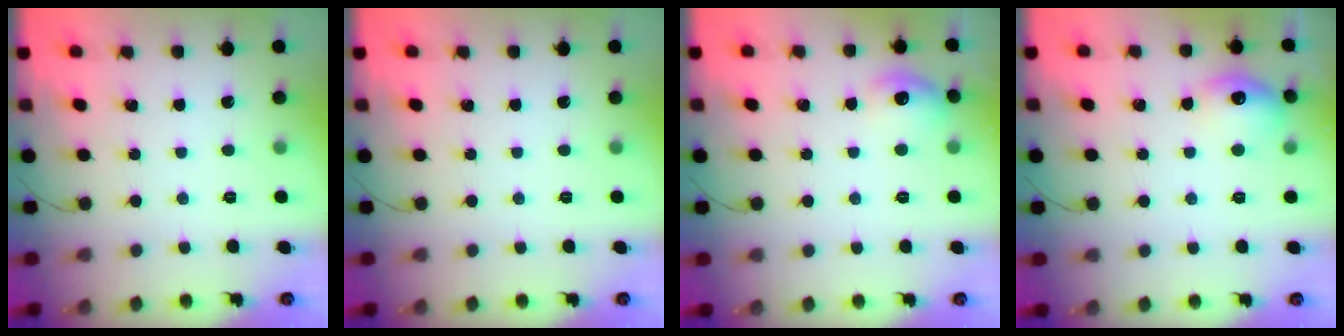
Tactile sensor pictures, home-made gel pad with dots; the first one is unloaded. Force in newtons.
{"total": 0.0}
{"total": 9.1, "press": 9.0, "slide": 1.2}
{"total": 10.9, "press": 10.8, "slide": 0.5}